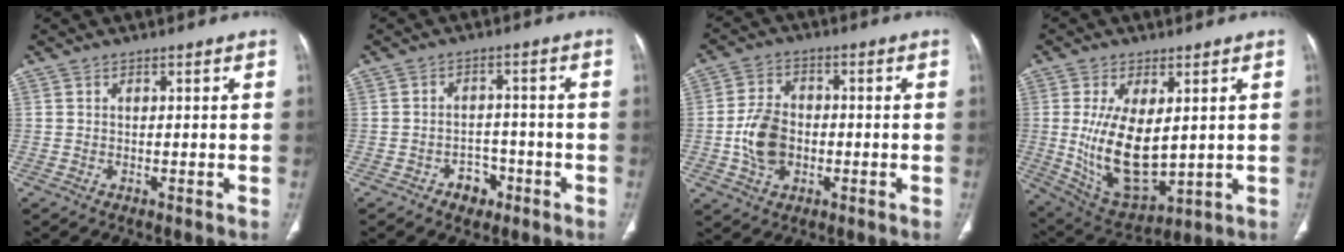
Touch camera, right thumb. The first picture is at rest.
{"total": 4.3, "force": [-2.5, 3.2, 1.6], "torque": [0.001, 0.026, -0.036]}
{"total": 8.7, "force": [-1.5, 6.3, 5.8], "torque": [-0.094, 0.012, -0.030]}
{"total": 15.2, "force": [1.2, 7.8, 13.0], "torque": [-0.224, -0.022, 0.043]}